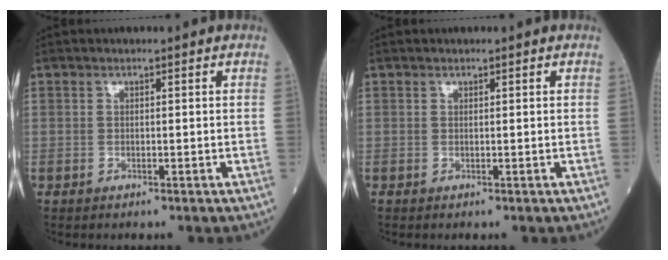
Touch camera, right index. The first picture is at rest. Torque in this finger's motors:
{"motor_torque": [-0.02, -0.13, 0.05, 0.02]}